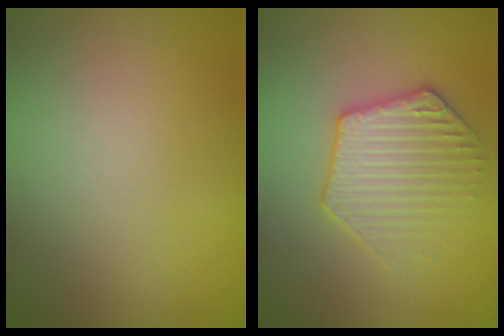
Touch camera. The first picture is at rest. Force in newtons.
{"total": 3.5, "press": 3.3, "slide": 0.9}